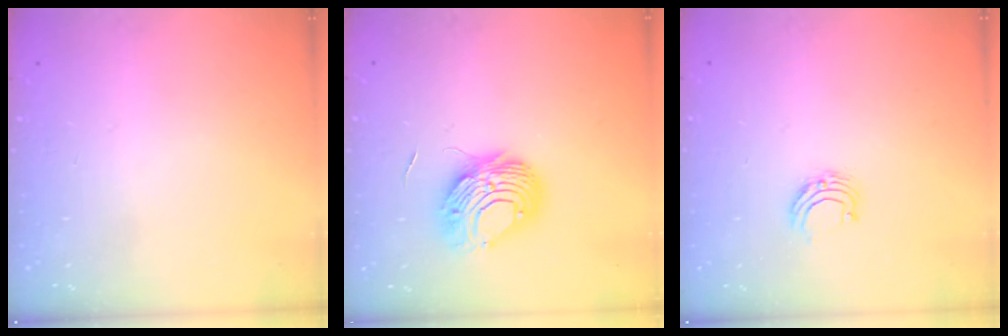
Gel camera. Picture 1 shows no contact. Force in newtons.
{"total": 8.7, "press": 8.7, "slide": 0.8}
{"total": 5.0, "press": 5.0, "slide": 0.5}